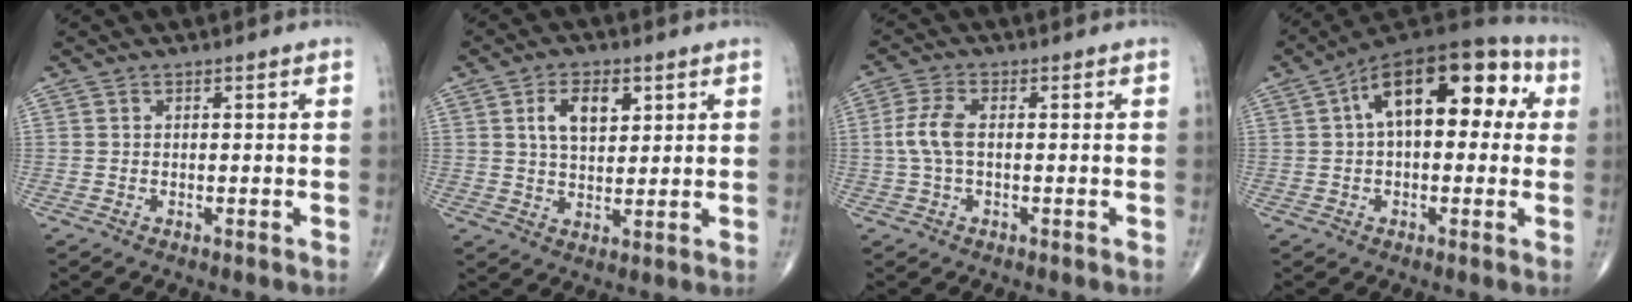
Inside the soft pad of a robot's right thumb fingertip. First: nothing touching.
{"total": 7.3, "force": [2.7, 4.1, 5.4], "torque": [-0.079, -0.009, 0.050]}
{"total": 5.1, "force": [0.0, 2.3, 4.5], "torque": [-0.118, 0.009, -0.004]}
{"total": 18.6, "force": [4.4, 9.5, 15.3], "torque": [-0.199, 0.039, 0.053]}